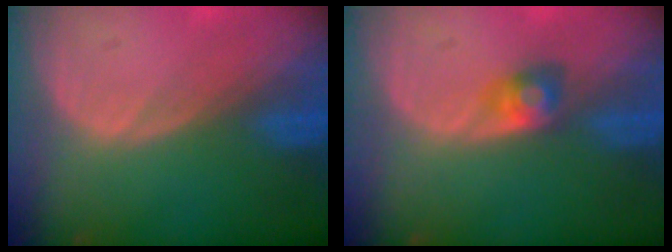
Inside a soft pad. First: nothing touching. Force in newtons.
{"total": 2.6, "press": 2.6, "slide": 0.1}